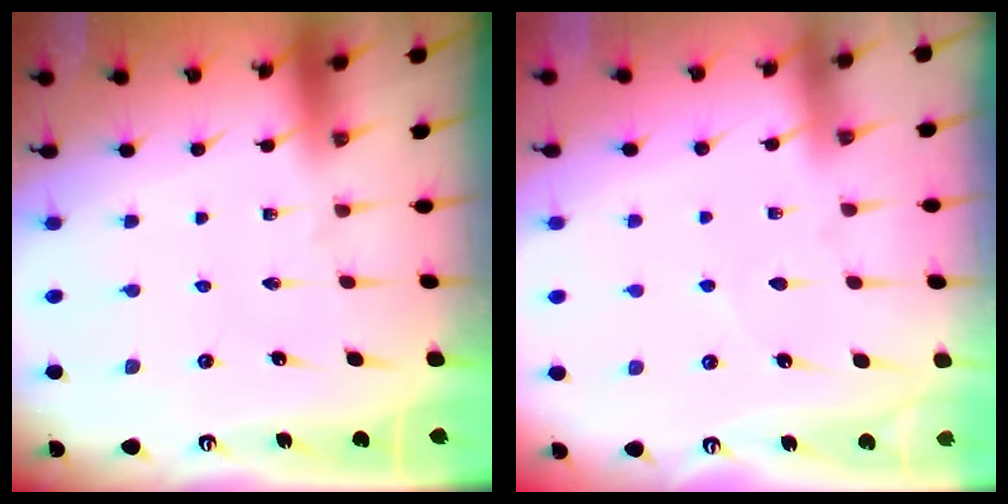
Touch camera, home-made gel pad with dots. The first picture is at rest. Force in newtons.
{"total": 4.2, "press": 4.1, "slide": 0.5}